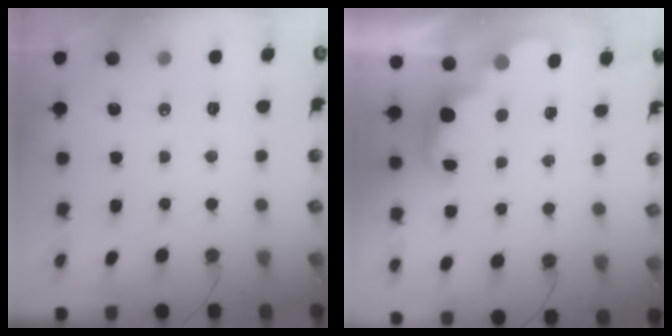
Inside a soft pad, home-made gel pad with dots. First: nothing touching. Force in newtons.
{"total": 2.5, "press": 2.4, "slide": 0.6}